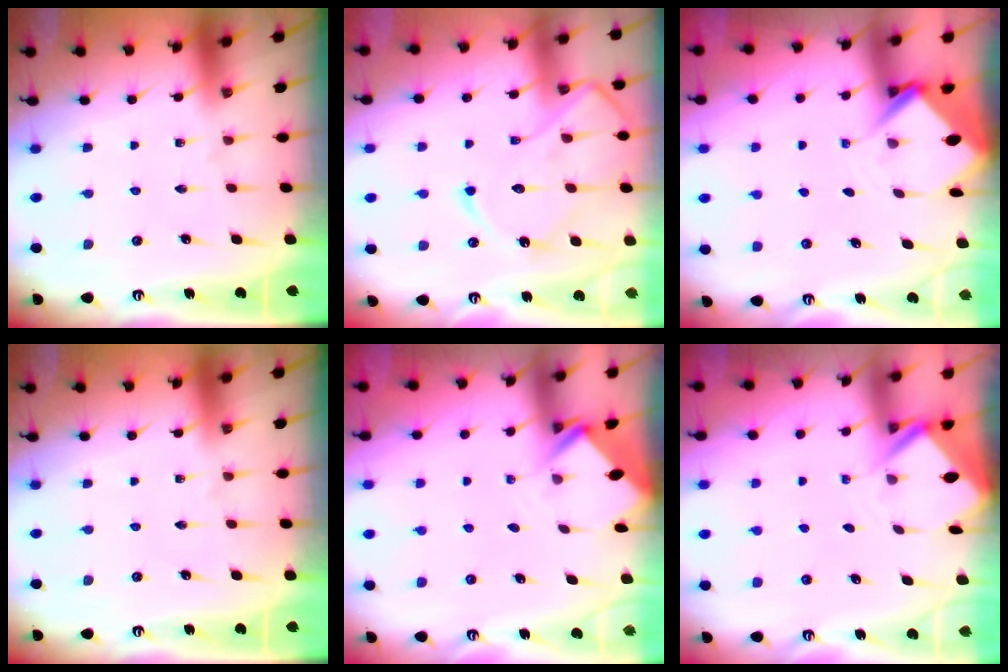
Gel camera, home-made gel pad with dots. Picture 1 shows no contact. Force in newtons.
{"total": 14.6, "press": 14.6, "slide": 1.5}
{"total": 3.8, "press": 3.8, "slide": 0.2}
{"total": 0.0}
{"total": 2.7, "press": 2.7, "slide": 0.2}
{"total": 2.5, "press": 2.5, "slide": 0.2}